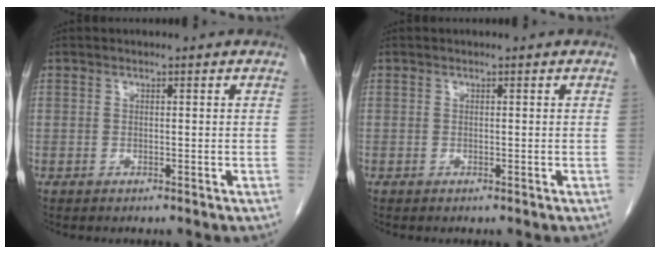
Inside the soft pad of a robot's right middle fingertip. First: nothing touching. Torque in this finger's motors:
{"motor_torque": [-0.55, -0.61, -0.20, -0.03]}